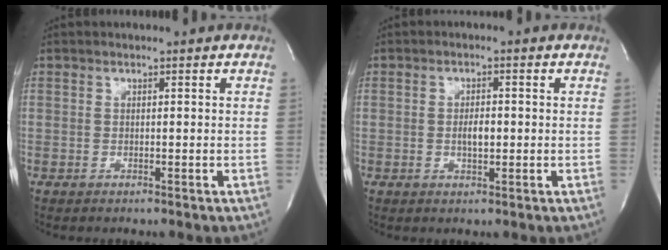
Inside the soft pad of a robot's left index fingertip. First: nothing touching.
{"total": 2.7, "force": [-0.2, 1.0, 2.5], "torque": [-0.044, 0.002, -0.001]}